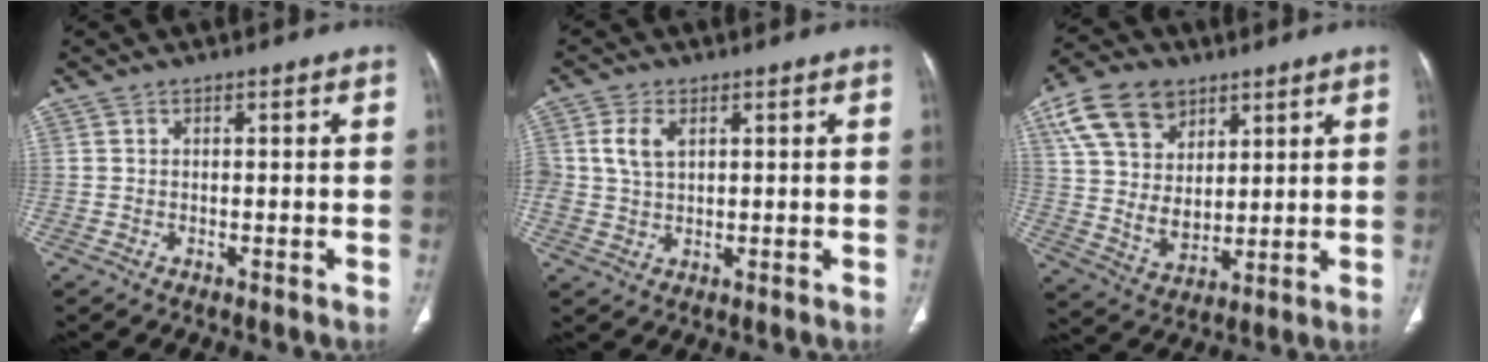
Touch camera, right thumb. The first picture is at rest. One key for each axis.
{"total": 4.8, "fx": 1.5, "fy": 3.0, "fz": 3.4, "tx": -0.068, "ty": 0.001, "tz": 0.033}
{"total": 15.1, "fx": 7.4, "fy": 10.2, "fz": 8.4, "tx": -0.138, "ty": -0.024, "tz": 0.150}